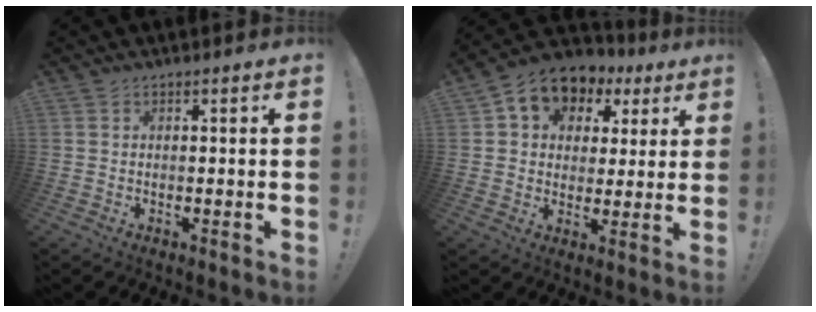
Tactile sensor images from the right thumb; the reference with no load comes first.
{"total": 9.8, "force": [4.6, 7.5, 4.3], "torque": [-0.071, -0.024, 0.089]}